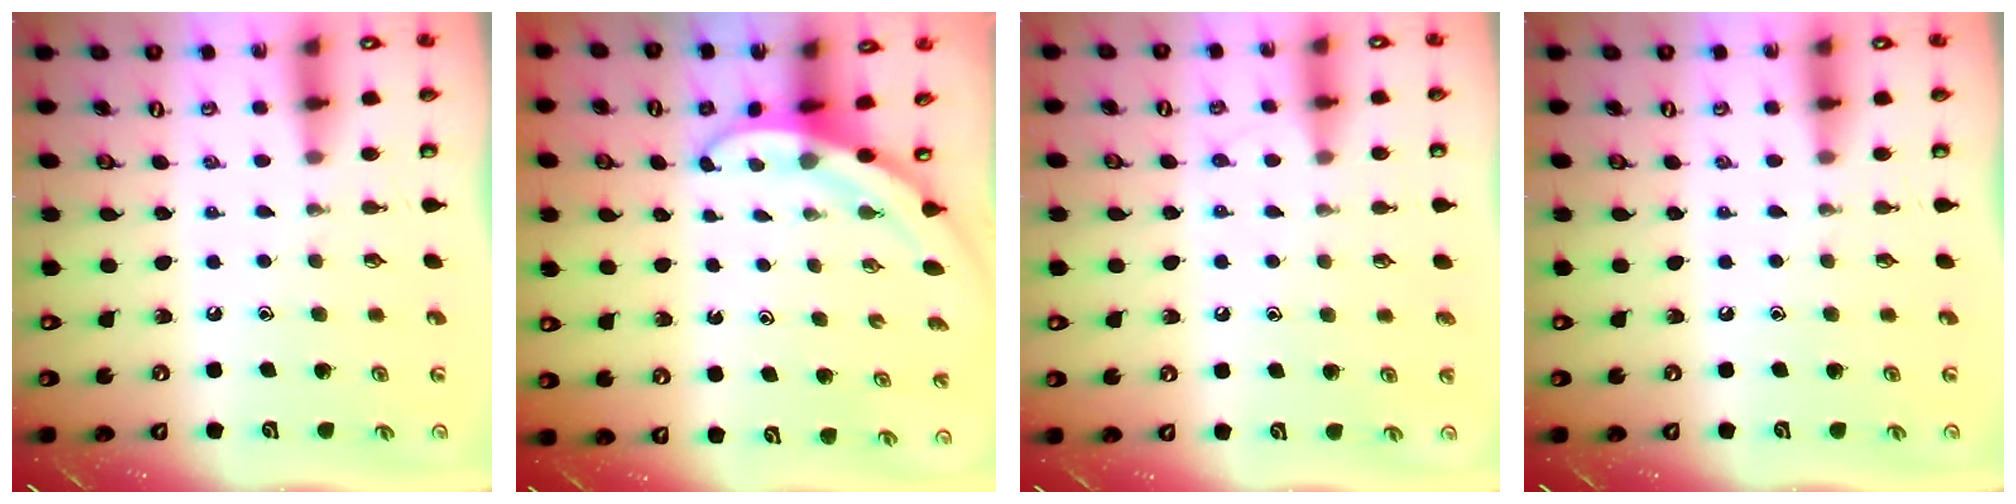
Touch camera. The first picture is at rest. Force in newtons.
{"total": 3.2, "press": 3.2, "slide": 0.1}
{"total": 6.3, "press": 6.2, "slide": 0.6}
{"total": 0.0}